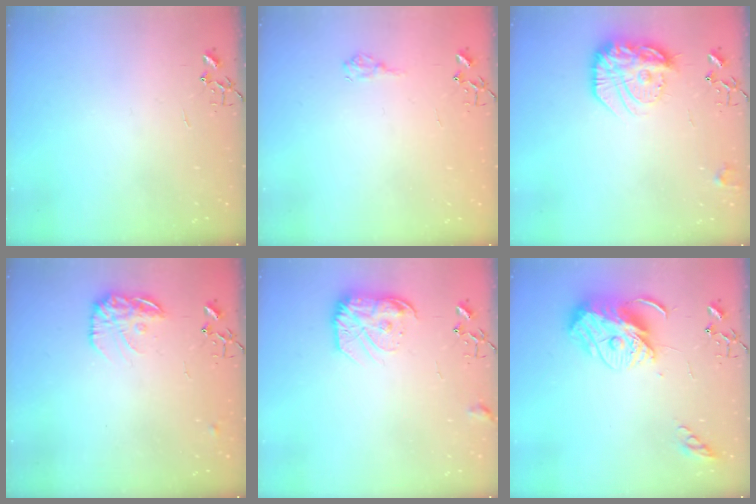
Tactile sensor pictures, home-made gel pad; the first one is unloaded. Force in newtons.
{"total": 7.2, "press": 7.1, "slide": 0.9}
{"total": 18.0, "press": 18.0, "slide": 1.5}
{"total": 13.0, "press": 12.9, "slide": 0.8}
{"total": 13.6, "press": 13.6, "slide": 1.0}
{"total": 13.5, "press": 13.4, "slide": 1.2}